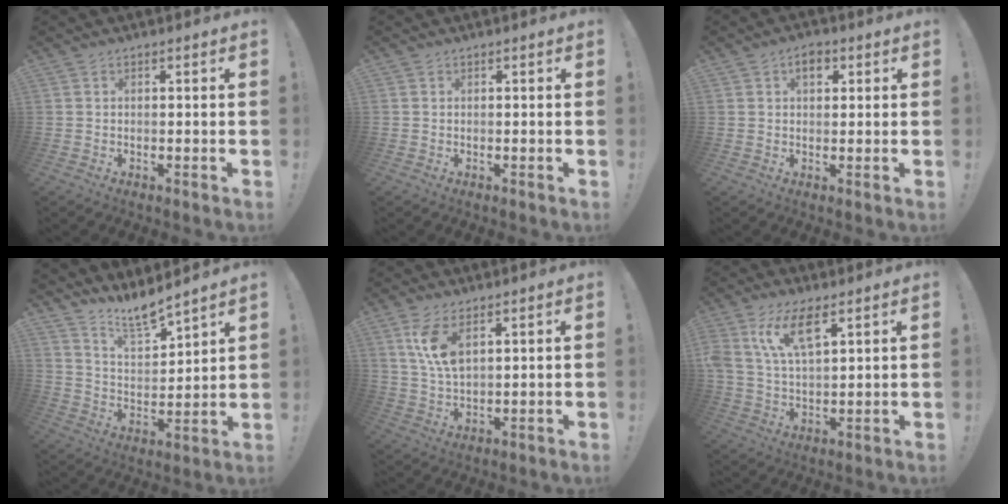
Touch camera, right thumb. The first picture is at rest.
{"total": 0.8, "force": [0.1, 0.8, 0.0], "torque": [0.008, -0.003, -0.001]}
{"total": 4.0, "force": [1.7, 2.5, 2.6], "torque": [-0.029, 0.001, 0.025]}
{"total": 10.6, "force": [9.8, 3.2, 2.4], "torque": [-0.052, -0.081, 0.186]}
{"total": 9.0, "force": [4.1, 4.1, 6.9], "torque": [-0.140, -0.013, 0.073]}
{"total": 11.8, "force": [6.3, 4.9, 8.6], "torque": [-0.187, -0.013, 0.116]}